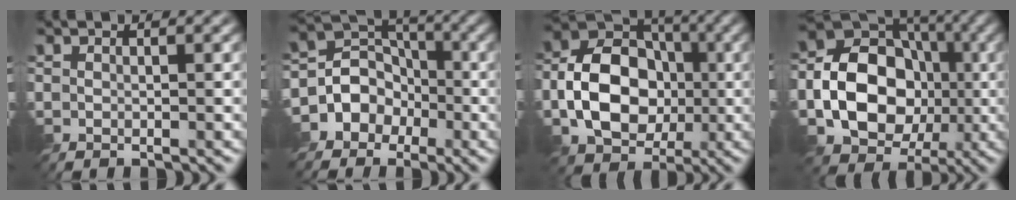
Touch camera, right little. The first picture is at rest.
{"total": 7.6, "force": [-3.6, 6.4, 1.7], "torque": [-0.013, 0.014, -0.087]}
{"total": 9.2, "force": [-1.7, 6.8, 6.0], "torque": [-0.105, 0.006, -0.039]}
{"total": 11.5, "force": [-2.2, 8.8, 7.1], "torque": [-0.120, -0.004, -0.049]}